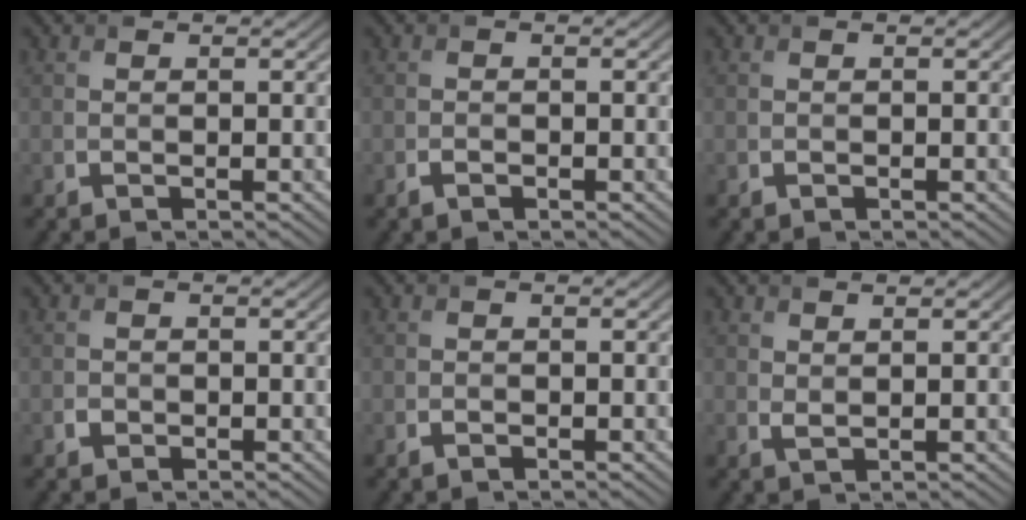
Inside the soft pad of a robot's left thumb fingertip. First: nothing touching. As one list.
[{"total": 1.1, "force": [-0.7, 0.5, 0.6], "torque": [-0.012, -0.002, -0.012]}, {"total": 0.0}, {"total": 0.9, "force": [-0.4, 0.8, 0.3], "torque": [-0.004, -0.004, -0.010]}, {"total": 0.7, "force": [-0.5, 0.4, 0.5], "torque": [-0.008, -0.003, -0.007]}, {"total": 1.0, "force": [0.8, 0.3, 0.6], "torque": [-0.020, -0.003, 0.019]}]